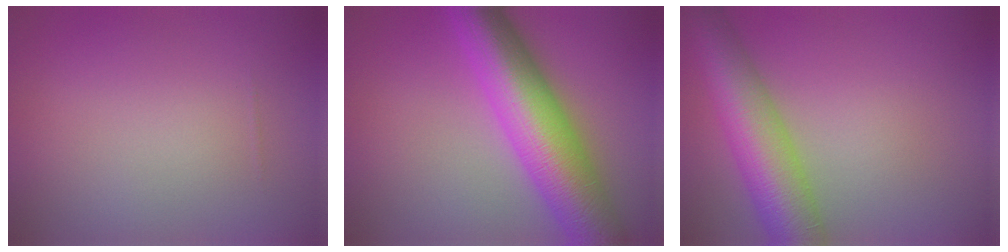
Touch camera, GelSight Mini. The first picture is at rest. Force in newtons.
{"total": 10.8, "press": 10.8, "slide": 0.2}
{"total": 9.5, "press": 9.5, "slide": 0.3}